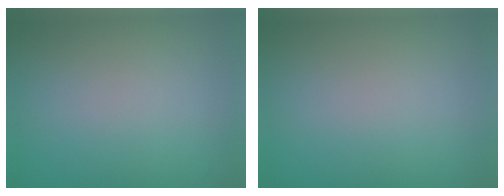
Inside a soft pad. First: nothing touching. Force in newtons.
{"total": 0.0}